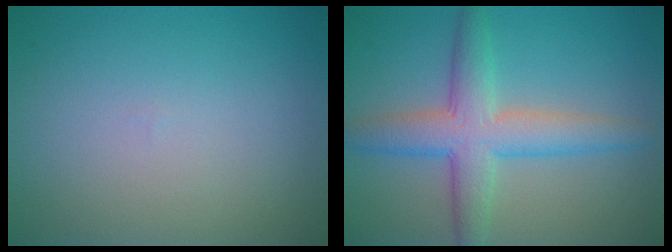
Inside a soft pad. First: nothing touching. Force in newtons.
{"total": 5.7, "press": 5.7, "slide": 0.2}